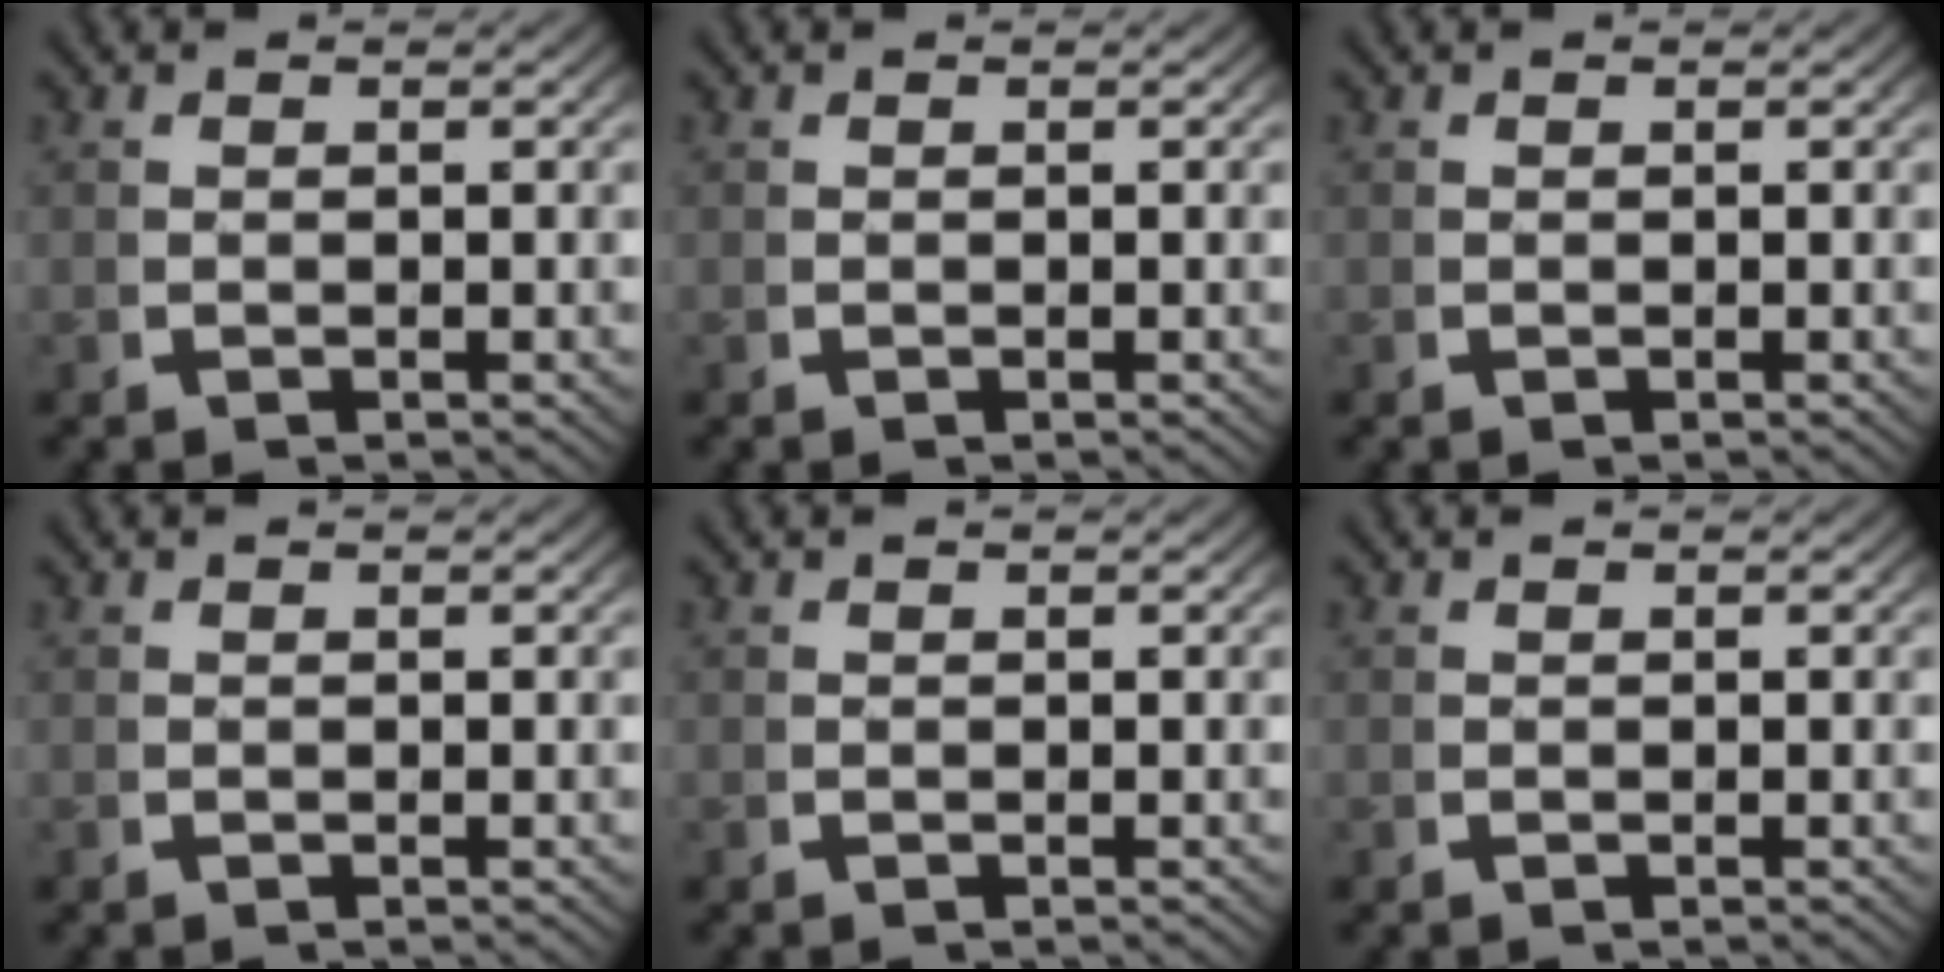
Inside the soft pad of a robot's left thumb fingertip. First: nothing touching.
{"total": 0.0}
{"total": 0.0}
{"total": 0.0}
{"total": 0.0}
{"total": 0.0}